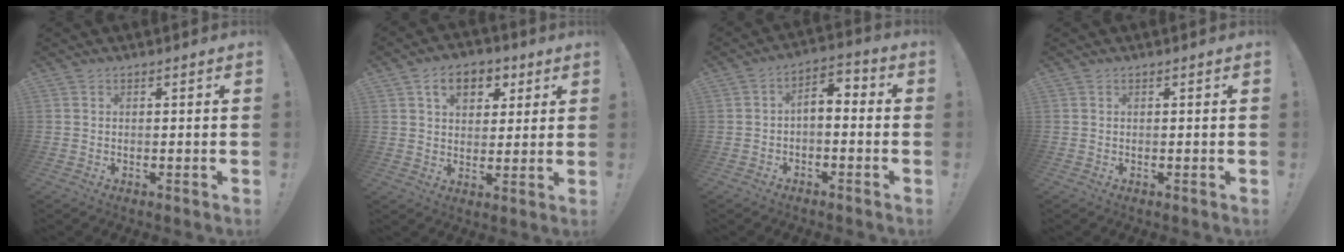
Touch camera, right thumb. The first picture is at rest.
{"total": 9.9, "force": [4.5, 6.9, 5.5], "torque": [-0.073, -0.010, 0.081]}
{"total": 4.6, "force": [-2.1, 2.6, 3.1], "torque": [-0.043, 0.014, -0.038]}
{"total": 0.0}